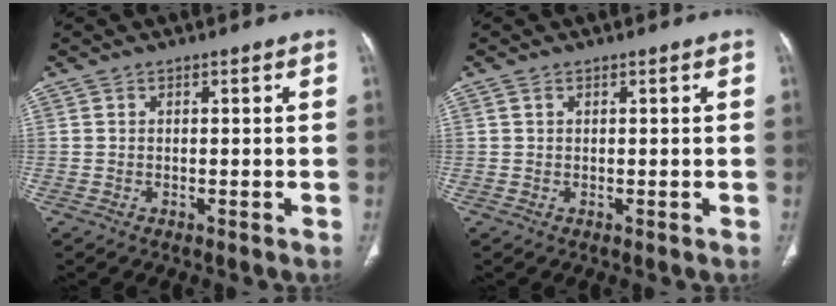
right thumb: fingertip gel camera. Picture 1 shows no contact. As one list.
[{"total": 0.6, "force": [0.3, 0.4, 0.3], "torque": [-0.008, 0.005, 0.006]}]